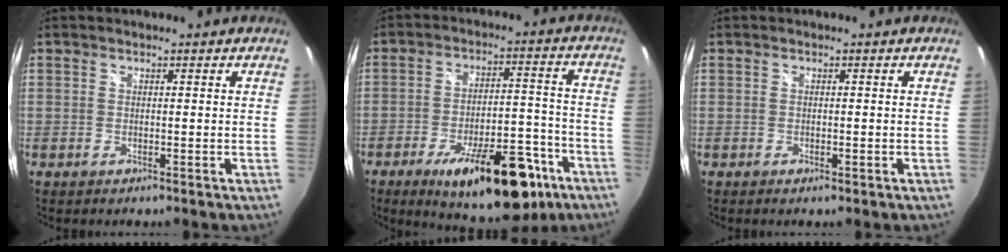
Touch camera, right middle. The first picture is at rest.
{"total": 20.3, "force": [-12.0, 7.7, 14.4], "torque": [-0.212, -0.001, -0.159]}
{"total": 0.6, "force": [-0.3, 0.3, 0.5], "torque": [-0.008, -0.001, -0.005]}